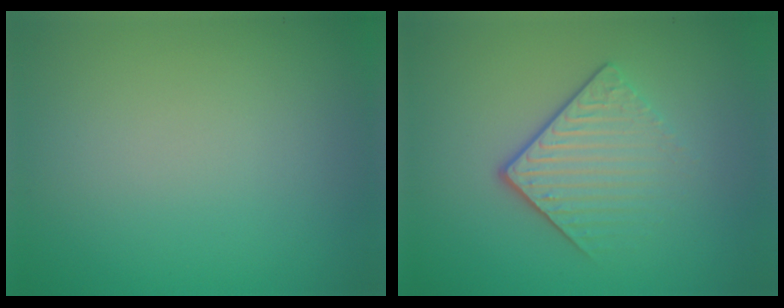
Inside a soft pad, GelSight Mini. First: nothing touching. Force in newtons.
{"total": 4.2, "press": 2.9, "slide": 3.1}